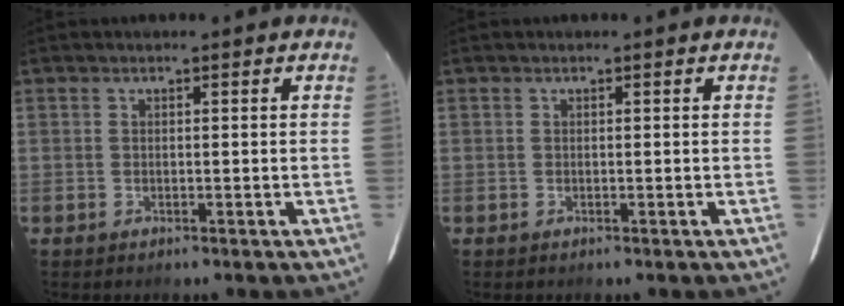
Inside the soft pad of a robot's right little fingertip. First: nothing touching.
{"total": 0.0}